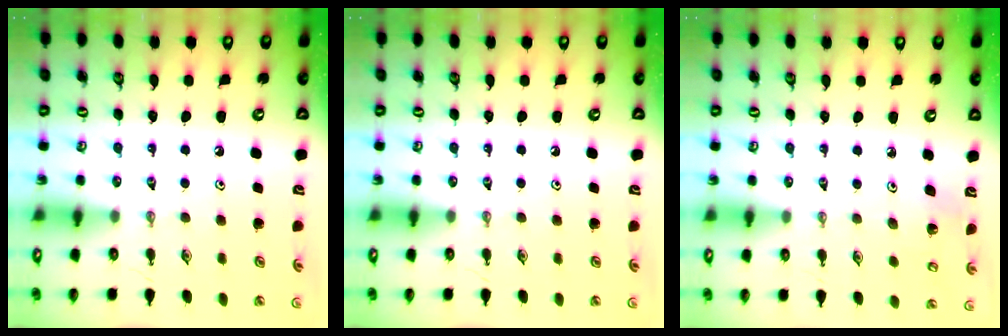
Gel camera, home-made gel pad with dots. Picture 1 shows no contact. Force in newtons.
{"total": 0.0}
{"total": 3.0, "press": 2.6, "slide": 1.6}